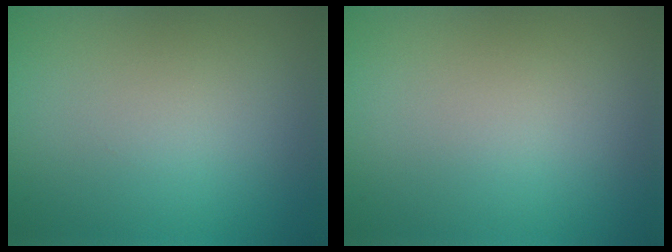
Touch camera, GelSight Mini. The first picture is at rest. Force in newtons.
{"total": 0.0}